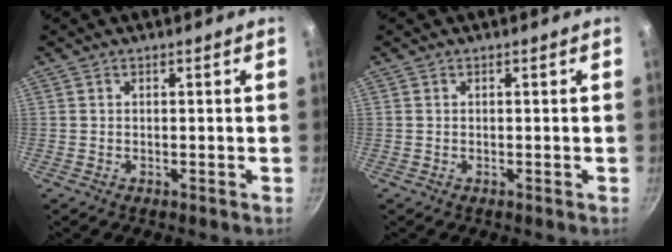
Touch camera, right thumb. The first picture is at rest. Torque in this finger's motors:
{"motor_torque": [-0.32, 0.32, 0.12, 0.12, 0.03]}